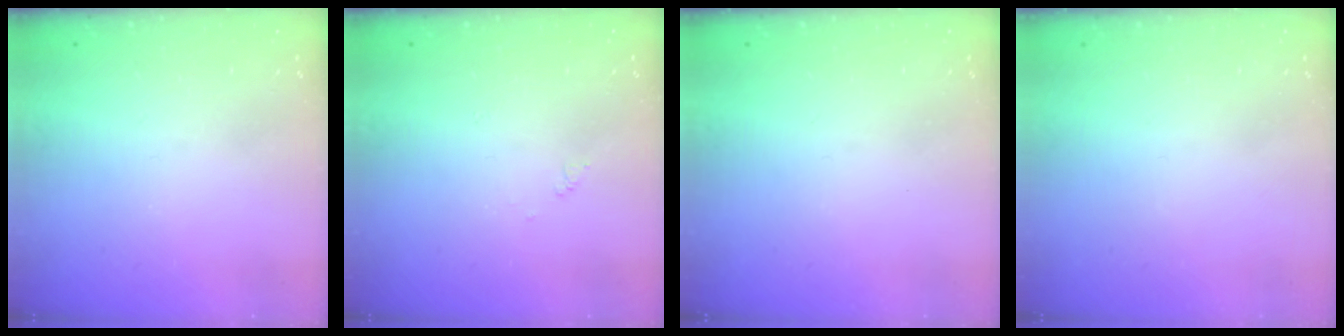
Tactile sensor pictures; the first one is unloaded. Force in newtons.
{"total": 2.9, "press": 2.9, "slide": 0.5}
{"total": 0.0}
{"total": 1.6, "press": 1.6, "slide": 0.1}